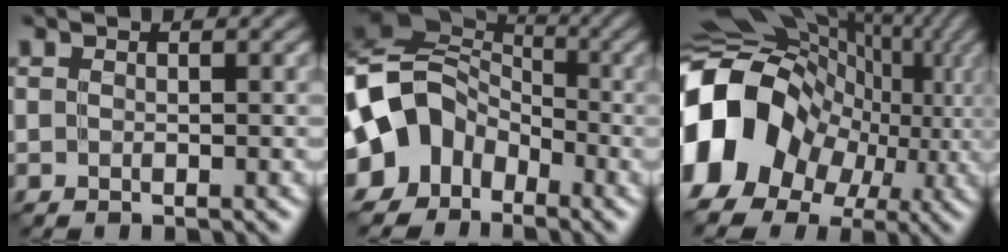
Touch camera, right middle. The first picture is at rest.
{"total": 10.1, "force": [-4.0, 8.0, 4.7], "torque": [-0.085, 0.001, -0.097]}
{"total": 19.1, "force": [-2.3, 15.3, 11.2], "torque": [-0.226, -0.010, -0.034]}